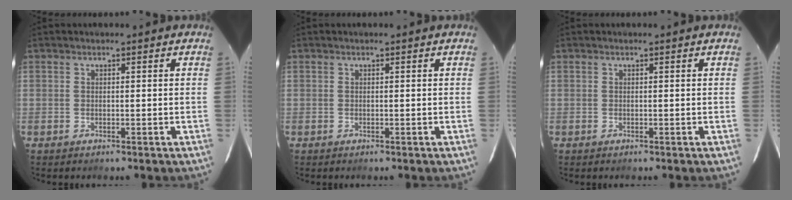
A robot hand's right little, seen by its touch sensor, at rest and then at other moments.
{"total": 0.0}
{"total": 0.0}